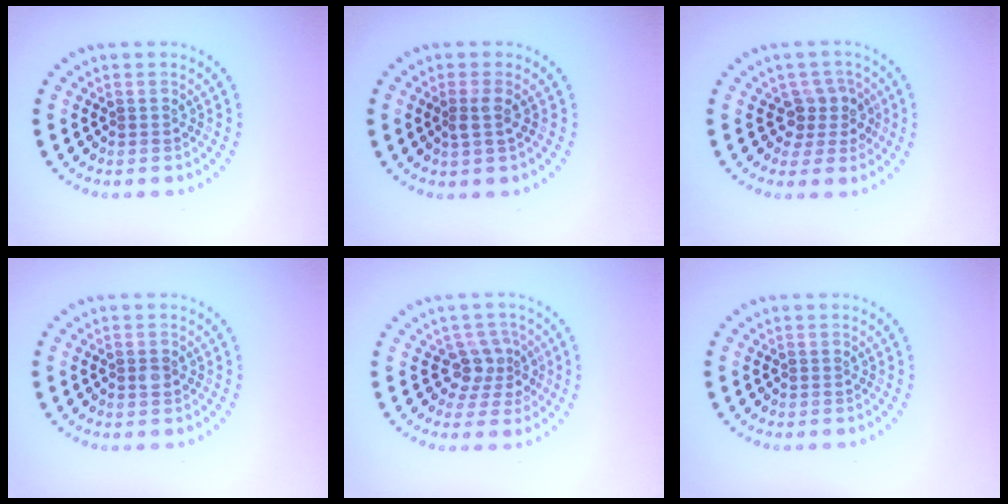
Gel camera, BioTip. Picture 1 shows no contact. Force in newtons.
{"total": 1.4, "press": 1.2, "slide": 0.8}
{"total": 2.7, "press": 2.2, "slide": 1.6}
{"total": 0.9, "press": 0.9, "slide": 0.0}
{"total": 2.8, "press": 2.2, "slide": 1.8}
{"total": 0.0}